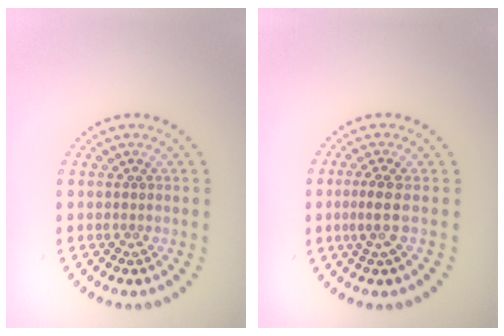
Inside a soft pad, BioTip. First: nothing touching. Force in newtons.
{"total": 2.1, "press": 1.5, "slide": 1.5}